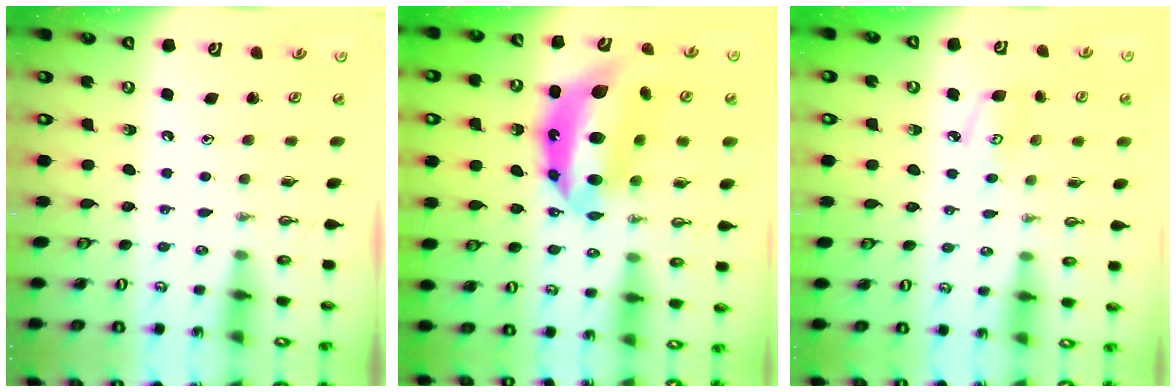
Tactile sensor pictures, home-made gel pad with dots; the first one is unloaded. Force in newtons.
{"total": 16.6, "press": 16.6, "slide": 1.3}
{"total": 5.0, "press": 5.0, "slide": 0.3}